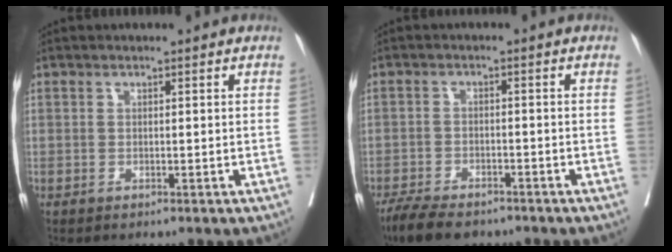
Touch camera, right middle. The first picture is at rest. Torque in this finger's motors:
{"motor_torque": [0.76, -0.69, 0.10, 0.04]}